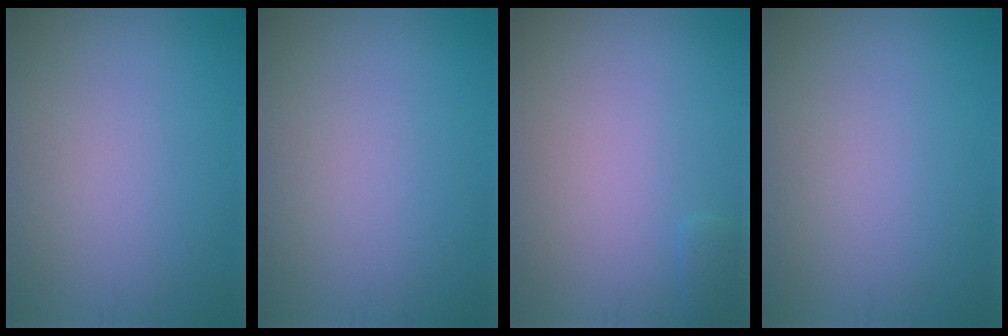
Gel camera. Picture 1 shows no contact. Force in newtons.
{"total": 0.0}
{"total": 0.7, "press": 0.7, "slide": 0.1}
{"total": 0.0}